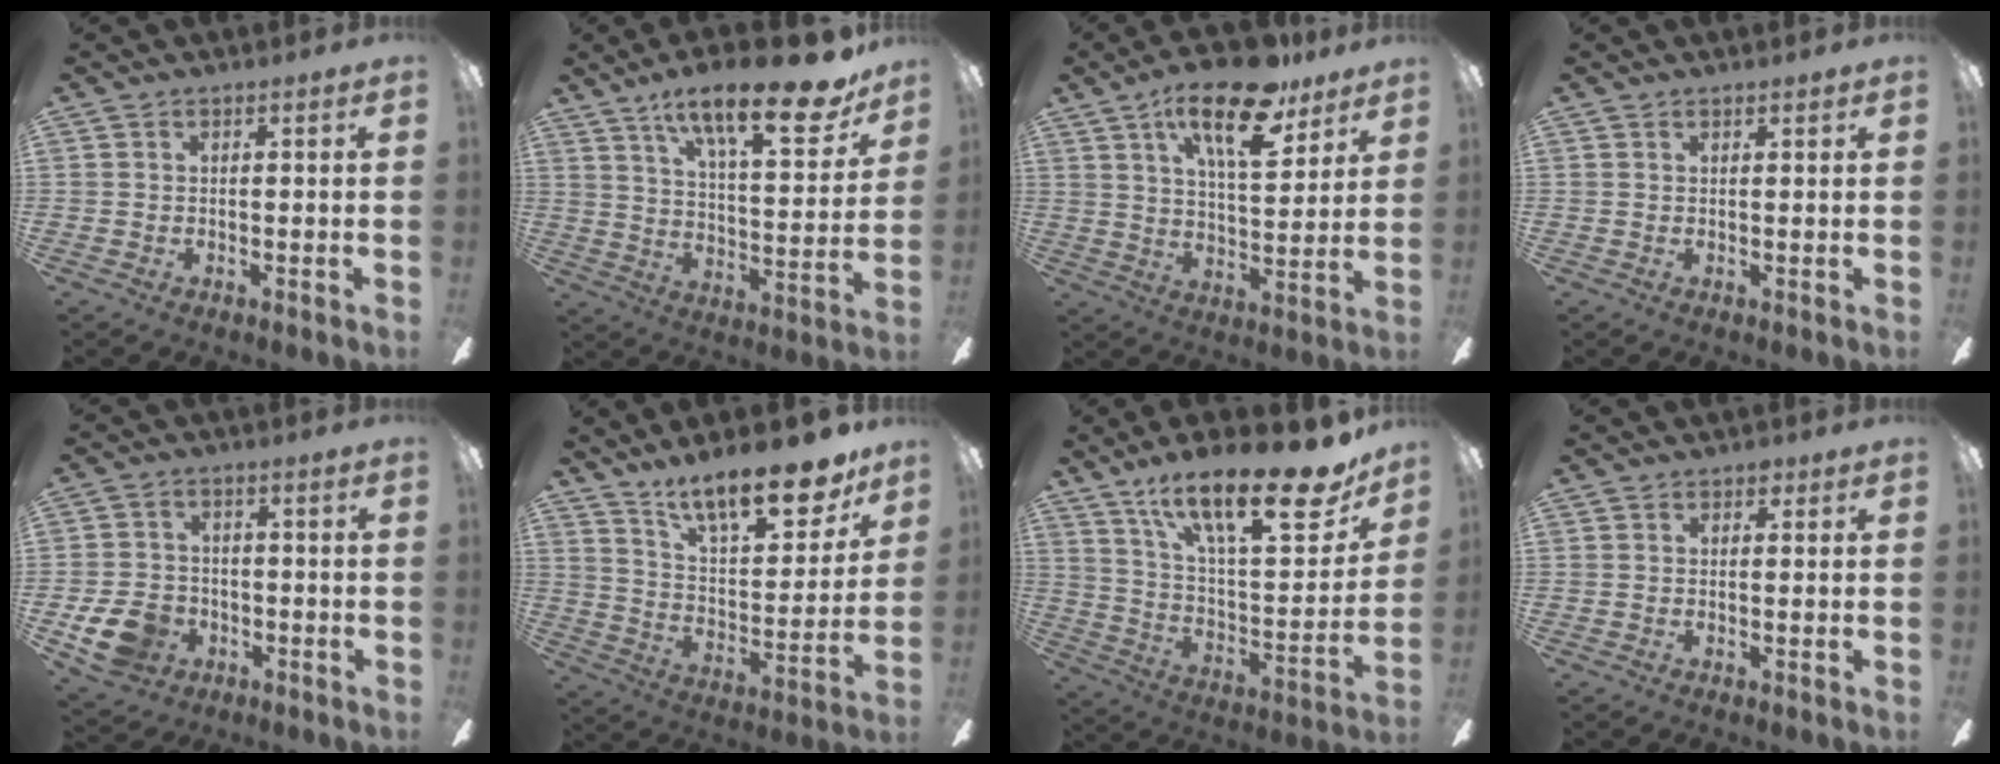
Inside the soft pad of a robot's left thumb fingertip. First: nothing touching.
{"total": 22.6, "force": [15.4, 6.9, 15.0], "torque": [-0.230, -0.090, 0.246]}
{"total": 17.5, "force": [11.4, 6.5, 11.6], "torque": [-0.185, -0.050, 0.185]}
{"total": 1.0, "force": [0.9, 0.1, 0.4], "torque": [-0.009, 0.001, 0.015]}
{"total": 10.0, "force": [-4.1, 7.5, 5.1], "torque": [-0.116, 0.024, -0.073]}
{"total": 20.1, "force": [15.0, 7.2, 11.2], "torque": [-0.172, -0.100, 0.256]}
{"total": 24.8, "force": [17.0, 7.7, 16.3], "torque": [-0.236, -0.107, 0.278]}
{"total": 1.1, "force": [0.6, 0.8, 0.5], "torque": [-0.002, 0.000, 0.008]}